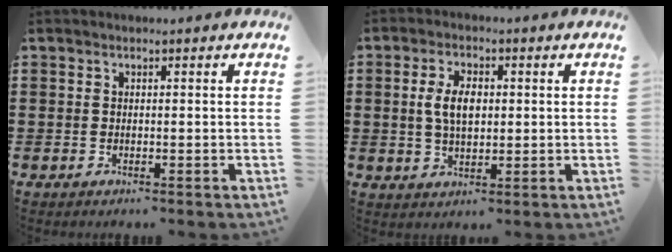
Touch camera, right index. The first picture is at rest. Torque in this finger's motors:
{"motor_torque": [1.11, 1.02, 0.65, 0.18]}